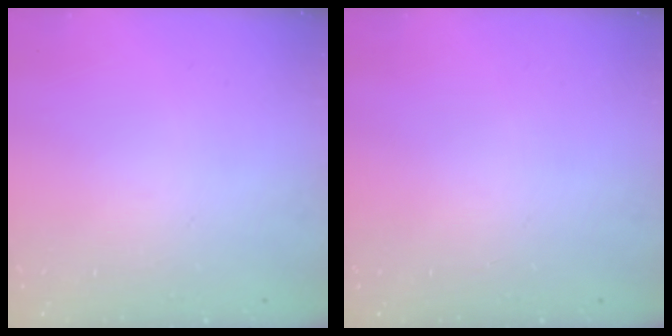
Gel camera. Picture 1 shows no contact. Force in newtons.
{"total": 0.0}